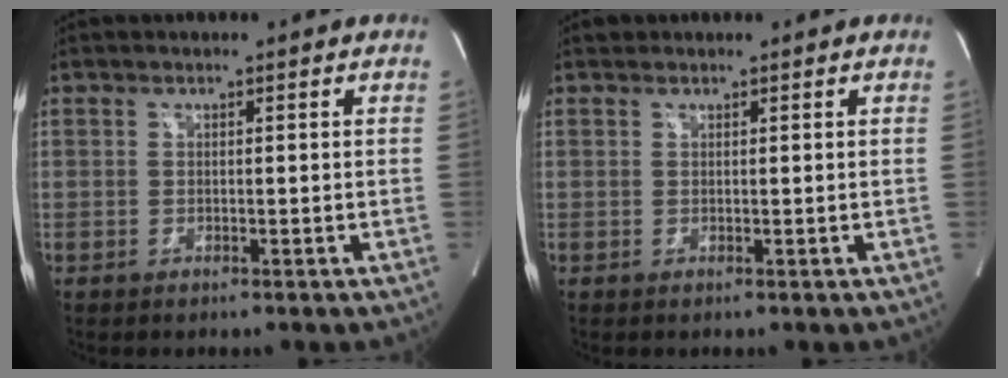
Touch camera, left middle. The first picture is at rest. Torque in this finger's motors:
{"motor_torque": [0.11, -0.16, -0.07, 0.01]}